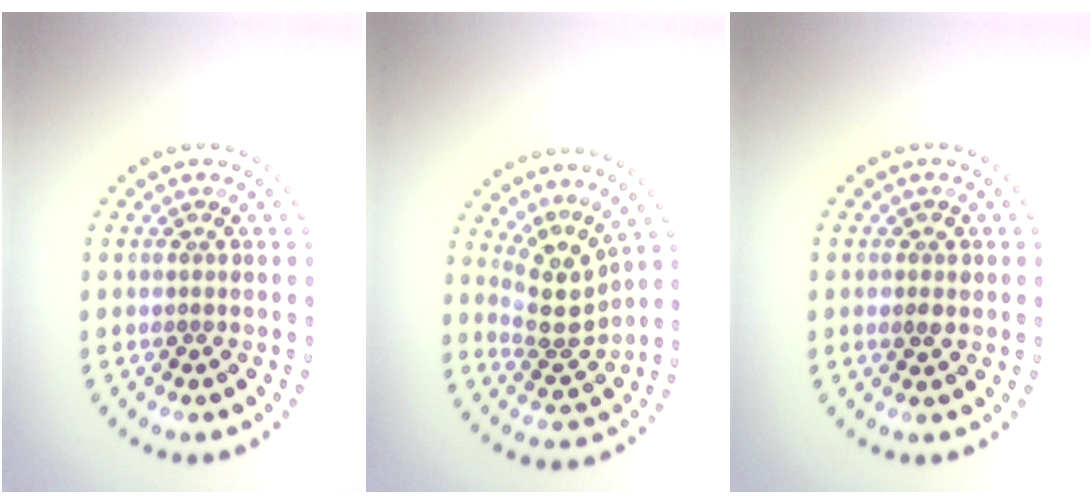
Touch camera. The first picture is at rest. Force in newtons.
{"total": 3.4, "press": 2.6, "slide": 2.2}
{"total": 1.4, "press": 1.3, "slide": 0.3}